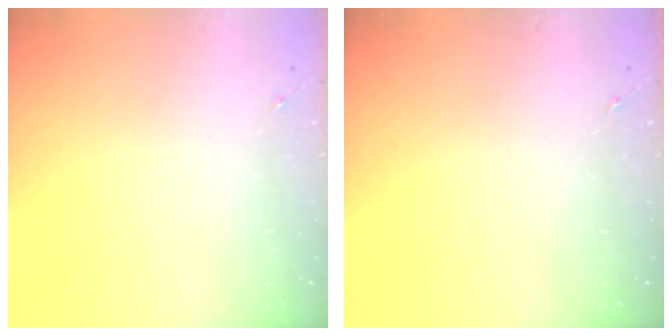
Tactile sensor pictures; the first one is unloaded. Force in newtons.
{"total": 0.0}